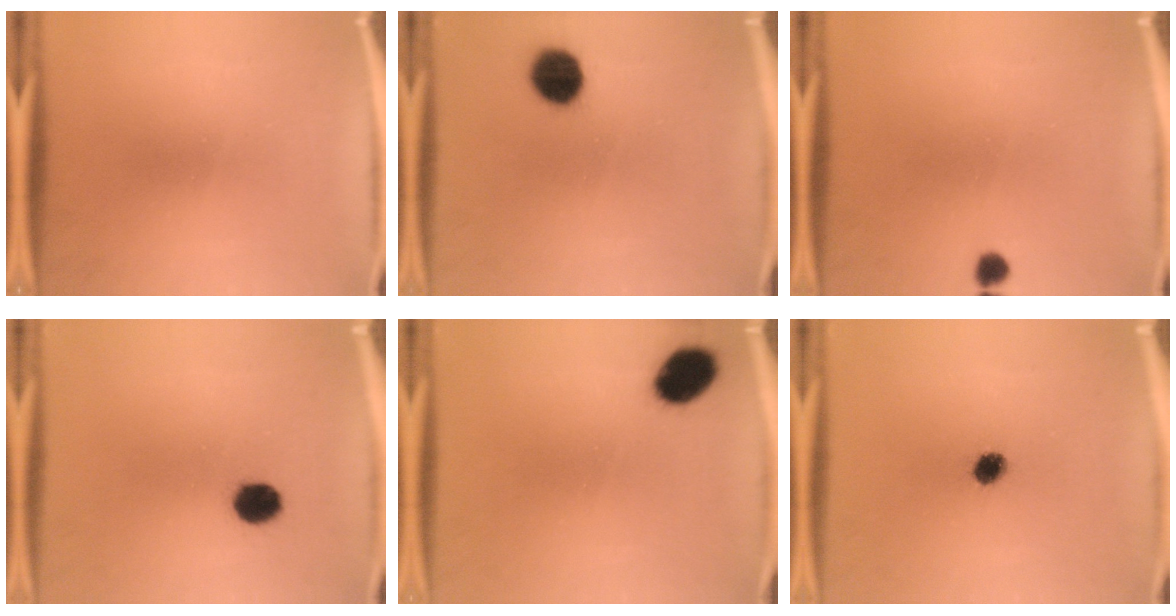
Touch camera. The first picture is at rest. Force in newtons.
{"total": 8.7}
{"total": 2.0}
{"total": 4.7}
{"total": 8.7}
{"total": 3.9}